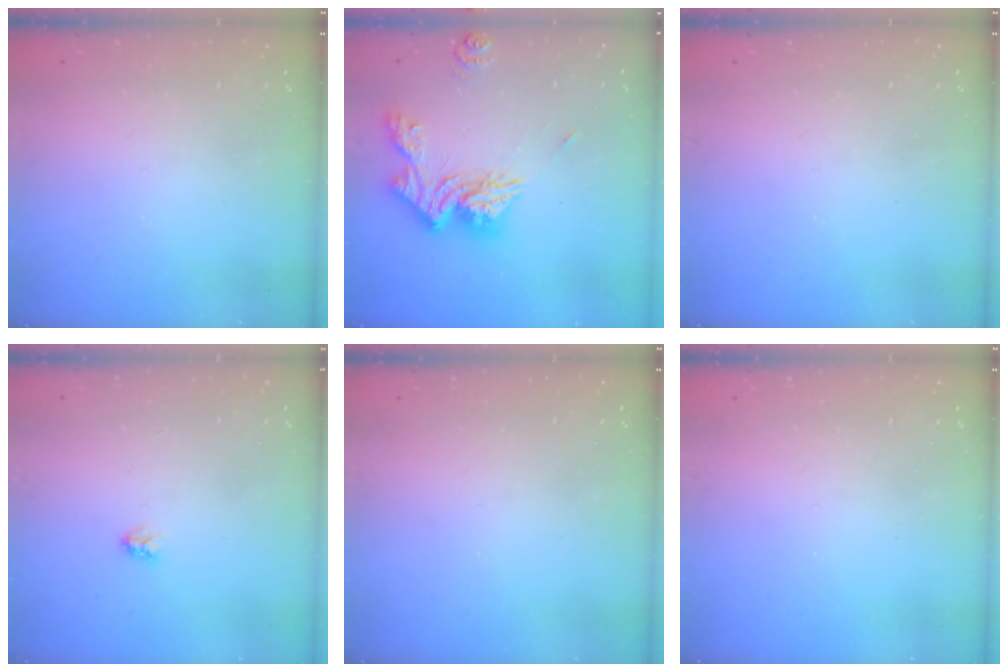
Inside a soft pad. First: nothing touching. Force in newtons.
{"total": 15.2, "press": 15.1, "slide": 1.6}
{"total": 0.0}
{"total": 2.9, "press": 2.9, "slide": 0.3}
{"total": 0.0}
{"total": 0.0}